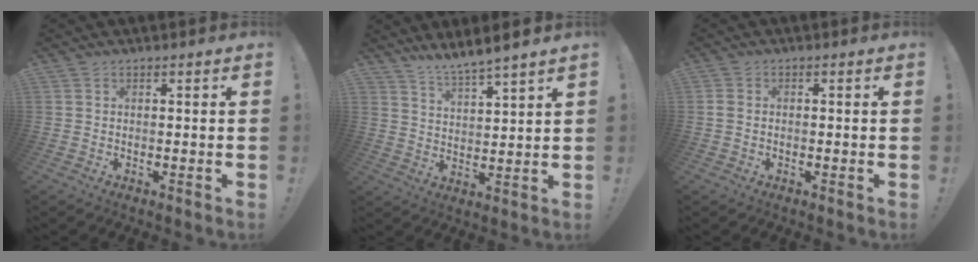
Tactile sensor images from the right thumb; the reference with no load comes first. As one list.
[{"total": 6.4, "force": [6.1, -0.4, 1.8], "torque": [-0.043, -0.048, 0.109]}, {"total": 1.3, "force": [0.0, 0.9, 0.9], "torque": [-0.026, 0.007, 0.001]}]